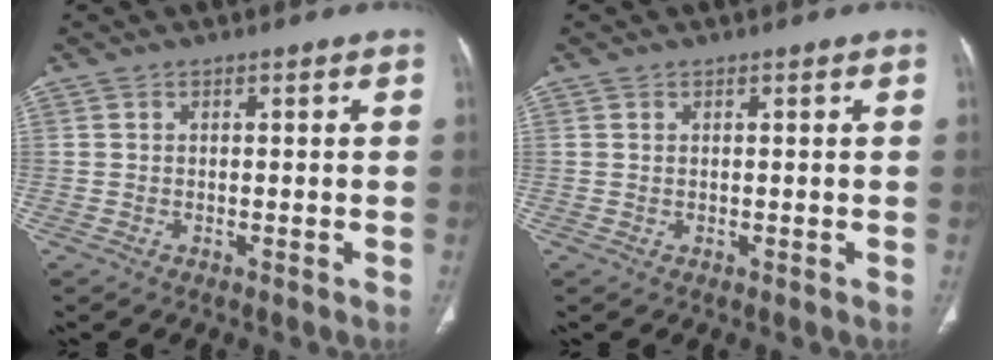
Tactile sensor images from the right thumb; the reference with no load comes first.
{"total": 0.0}